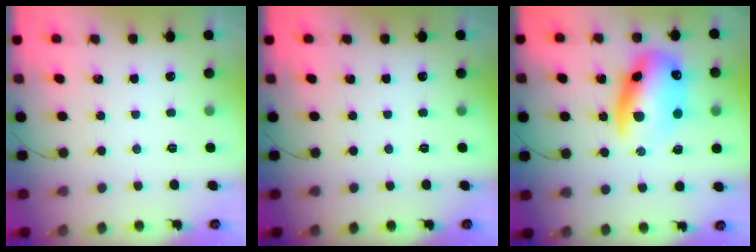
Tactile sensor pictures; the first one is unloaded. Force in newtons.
{"total": 0.0}
{"total": 16.2, "press": 15.7, "slide": 4.1}